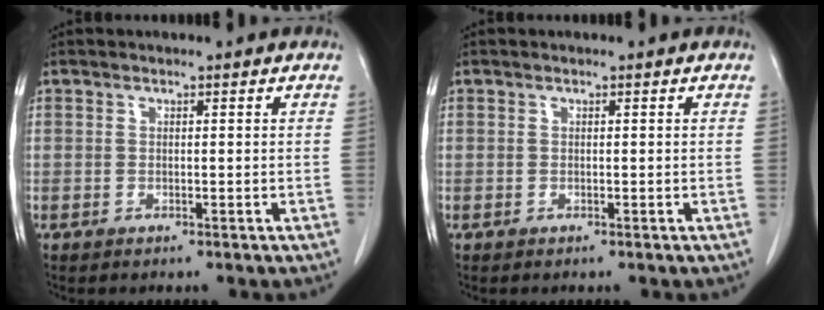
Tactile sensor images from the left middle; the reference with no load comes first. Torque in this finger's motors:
{"motor_torque": [0.16, -0.18, 0.06, 0.01]}